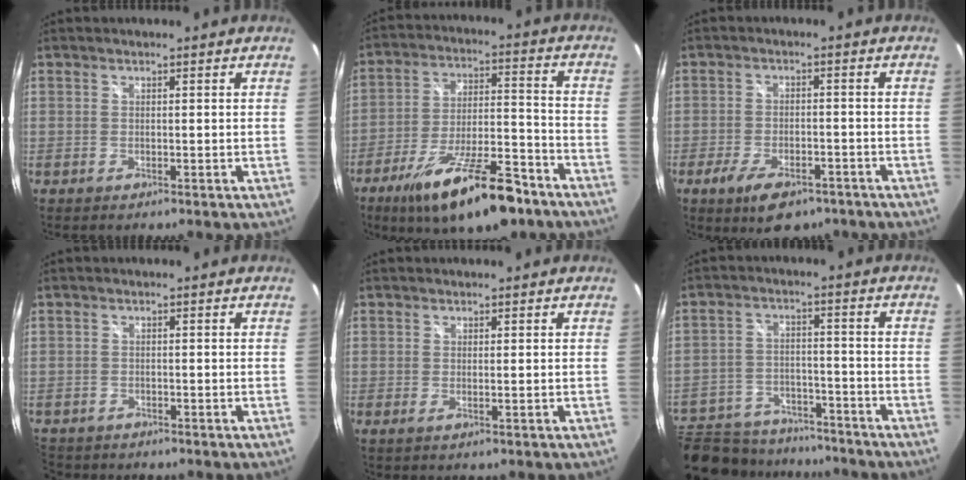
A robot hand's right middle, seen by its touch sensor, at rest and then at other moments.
{"total": 18.8, "force": [-12.6, 5.3, 12.8], "torque": [-0.225, -0.018, -0.198]}
{"total": 9.6, "force": [-6.4, 4.3, 5.7], "torque": [-0.119, -0.016, -0.099]}
{"total": 3.3, "force": [-2.4, 2.2, 0.2], "torque": [-0.012, 0.004, -0.045]}
{"total": 0.8, "force": [0.4, -0.4, 0.6], "torque": [-0.011, 0.000, 0.006]}
{"total": 20.8, "force": [-16.7, 9.2, 8.3], "torque": [-0.206, -0.007, -0.248]}